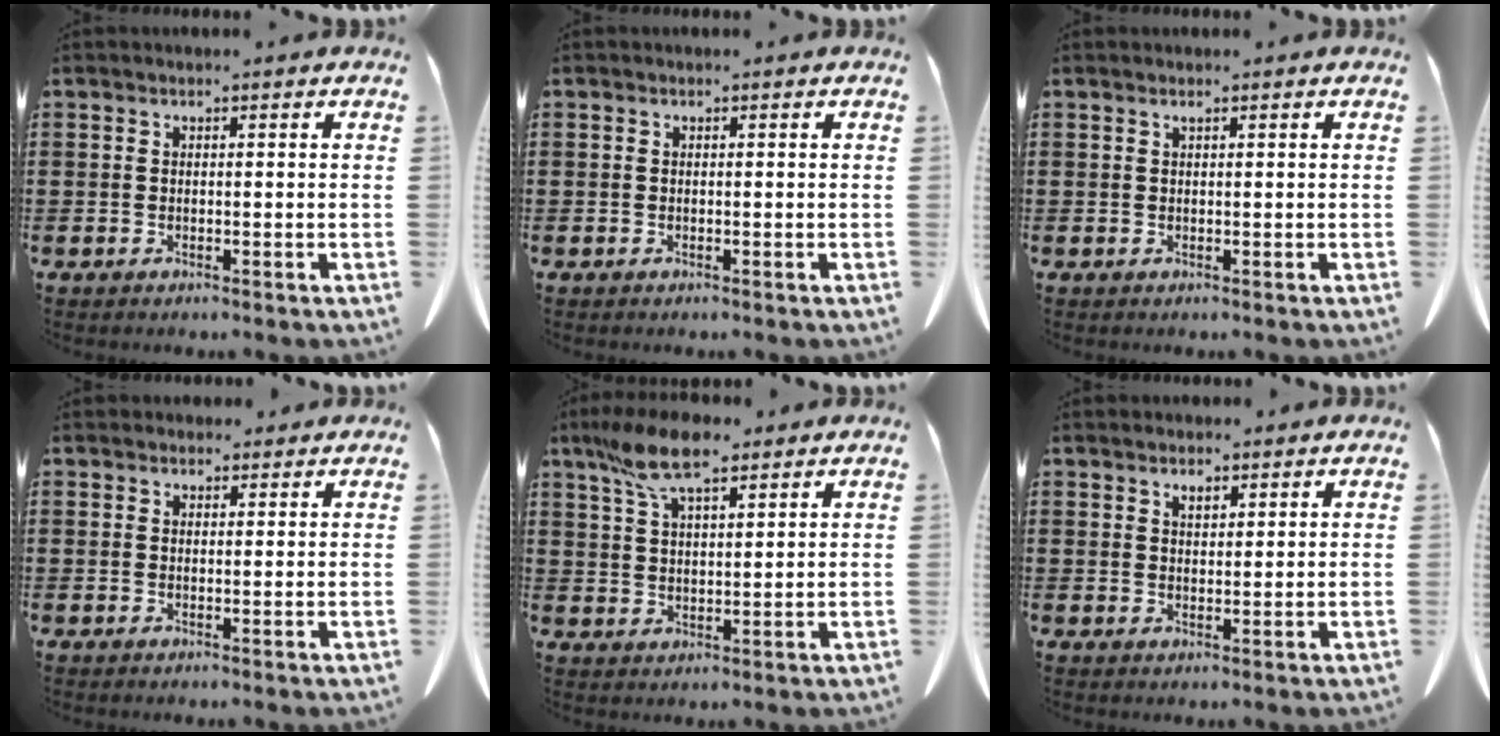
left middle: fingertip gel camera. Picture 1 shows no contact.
{"total": 0.0}
{"total": 0.6, "force": [0.4, 0.0, 0.4], "torque": [-0.009, -0.002, 0.010]}
{"total": 1.8, "force": [1.7, 0.7, 0.2], "torque": [0.000, -0.002, 0.033]}
{"total": 9.1, "force": [6.2, 2.8, 6.0], "torque": [-0.132, -0.005, 0.116]}
{"total": 2.0, "force": [1.6, 0.7, 0.8], "torque": [-0.011, -0.002, 0.030]}